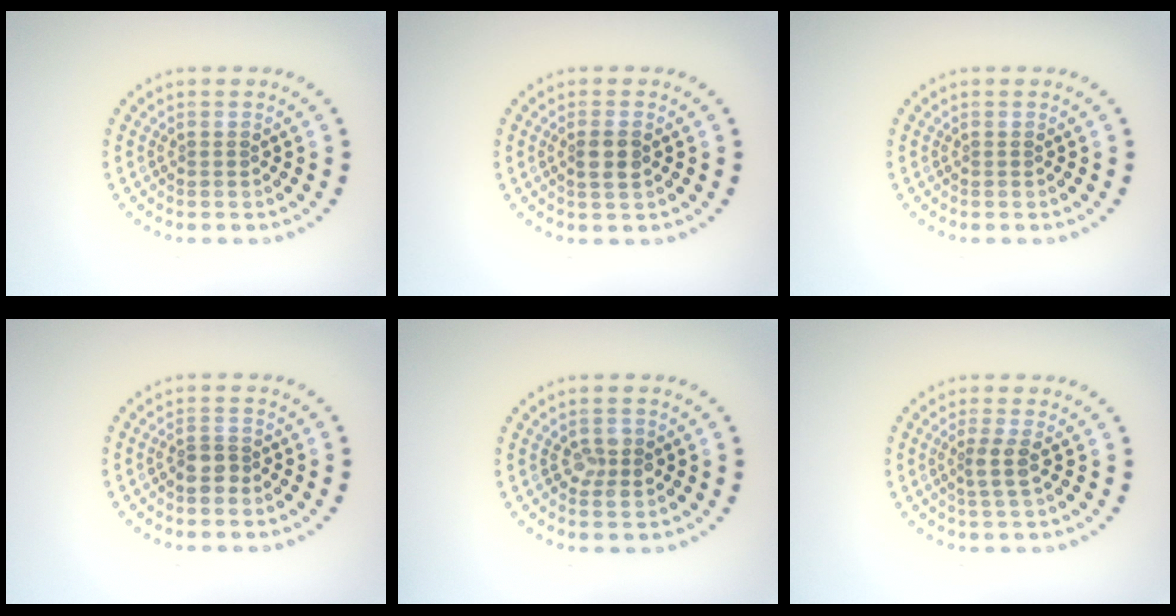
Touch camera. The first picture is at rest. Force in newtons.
{"total": 1.9, "press": 1.8, "slide": 0.5}
{"total": 0.0}
{"total": 1.9, "press": 1.6, "slide": 1.0}
{"total": 2.1, "press": 2.1, "slide": 0.2}
{"total": 1.9, "press": 1.5, "slide": 1.1}